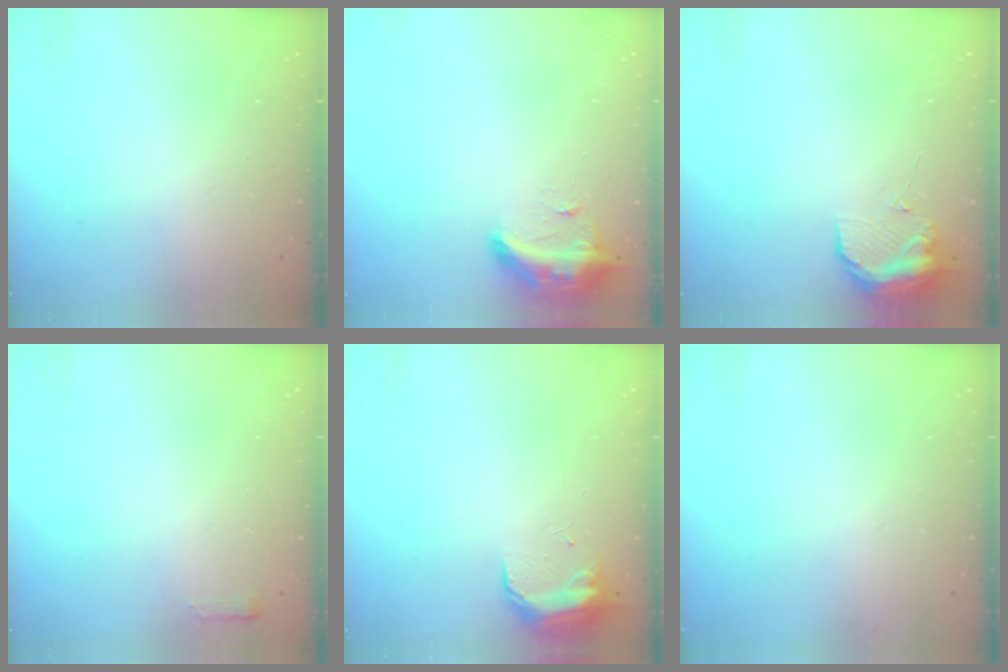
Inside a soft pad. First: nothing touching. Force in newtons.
{"total": 15.9, "press": 11.4, "slide": 11.1}
{"total": 9.3, "press": 9.2, "slide": 0.7}
{"total": 2.4, "press": 2.4, "slide": 0.4}
{"total": 8.9, "press": 8.9, "slide": 0.8}
{"total": 0.0}